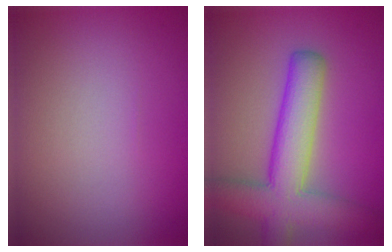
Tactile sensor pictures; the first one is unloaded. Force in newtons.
{"total": 7.3, "press": 7.3, "slide": 0.3}